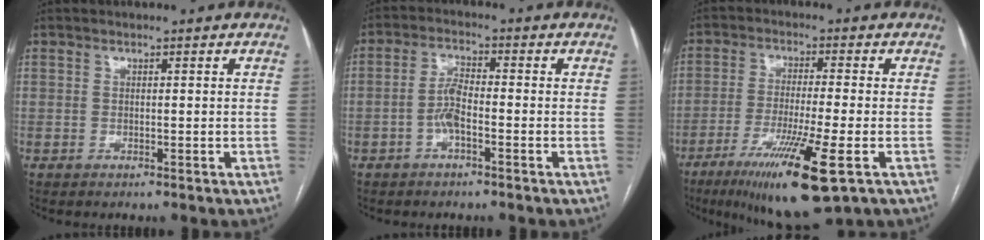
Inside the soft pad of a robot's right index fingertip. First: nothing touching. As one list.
[{"total": 3.9, "force": [-1.5, 1.0, 3.5], "torque": [-0.074, 0.010, -0.030]}, {"total": 13.9, "force": [-6.8, 0.6, 12.1], "torque": [-0.218, -0.040, -0.110]}]